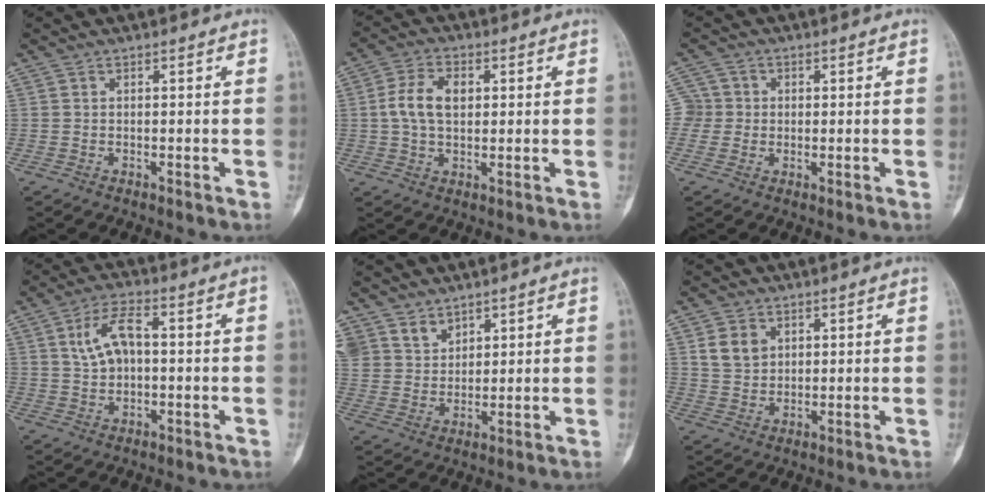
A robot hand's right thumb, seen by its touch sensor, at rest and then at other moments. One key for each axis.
{"total": 7.3, "fx": 1.0, "fy": 4.7, "fz": 5.5, "tx": -0.097, "ty": 0.016, "tz": 0.016}
{"total": 4.8, "fx": 0.0, "fy": 4.7, "fz": 1.0, "tx": 0.011, "ty": 0.010, "tz": -0.008}
{"total": 7.6, "fx": 0.9, "fy": 3.8, "fz": 6.5, "tx": -0.116, "ty": 0.028, "tz": 0.018}
{"total": 8.6, "fx": 5.8, "fy": 6.2, "fz": 1.2, "tx": 0.006, "ty": -0.024, "tz": 0.124}
{"total": 5.3, "fx": 2.1, "fy": 4.1, "fz": 2.5, "tx": -0.021, "ty": -0.007, "tz": 0.043}